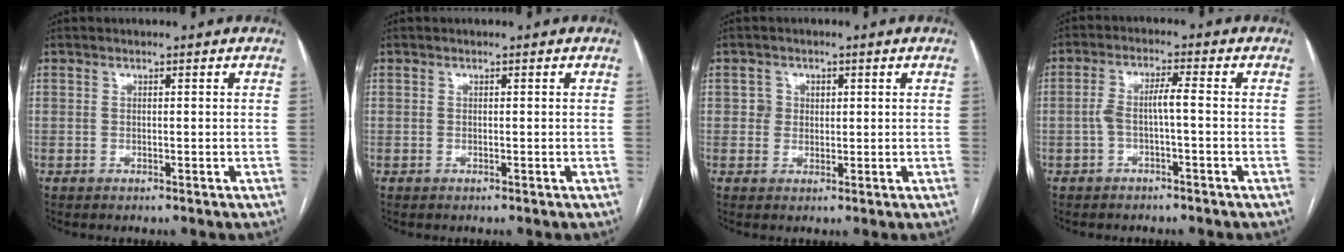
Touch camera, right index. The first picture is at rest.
{"total": 0.0}
{"total": 2.3, "force": [0.4, 2.3, 0.4], "torque": [-0.001, 0.007, 0.006]}
{"total": 4.2, "force": [-1.0, 0.5, 4.0], "torque": [-0.083, 0.022, -0.015]}